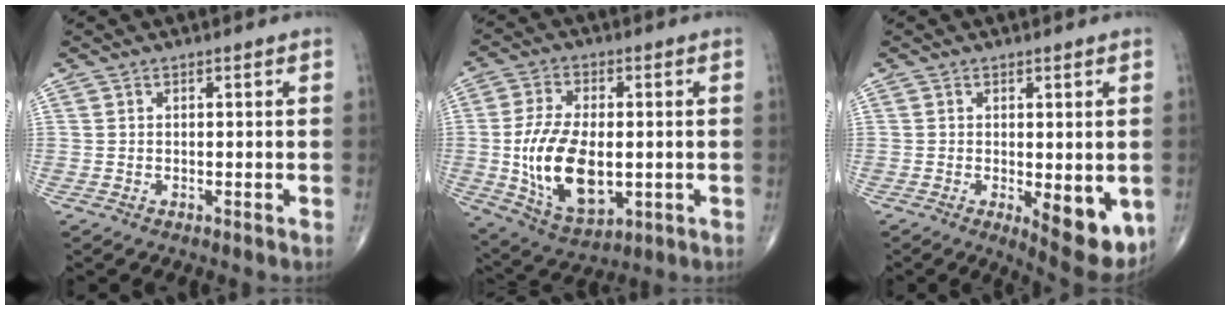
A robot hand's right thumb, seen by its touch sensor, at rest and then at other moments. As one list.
[{"total": 15.9, "force": [-1.5, 8.6, 13.3], "torque": [-0.243, -0.008, -0.013]}, {"total": 9.5, "force": [-2.0, 3.7, 8.5], "torque": [-0.101, -0.022, -0.018]}]